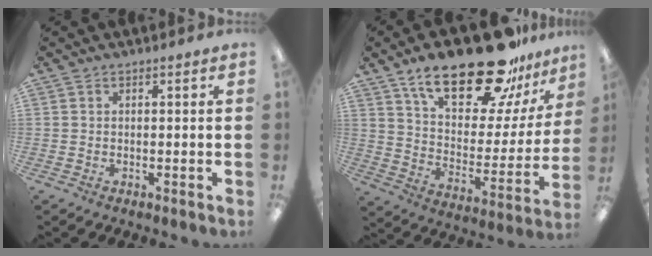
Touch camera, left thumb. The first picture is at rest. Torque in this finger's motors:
{"motor_torque": [2.91, 2.10, 1.66, -1.11, 0.43]}